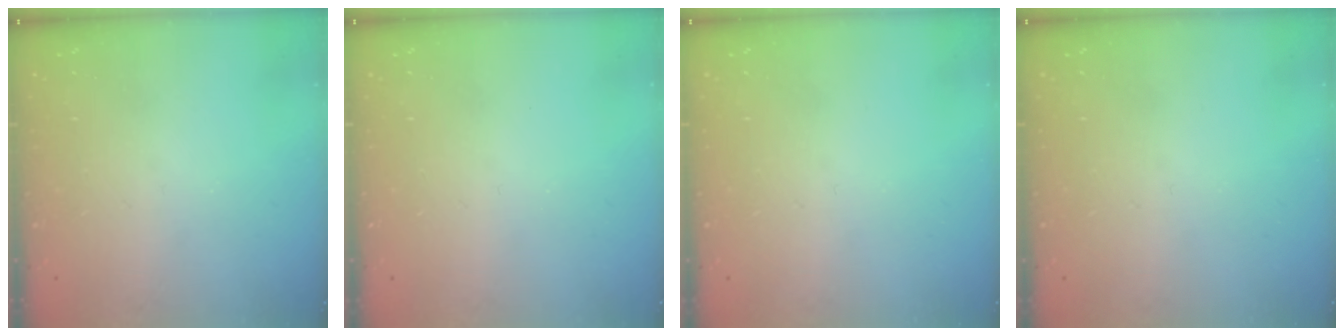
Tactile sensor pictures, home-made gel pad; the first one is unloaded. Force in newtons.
{"total": 0.0}
{"total": 0.0}
{"total": 0.0}